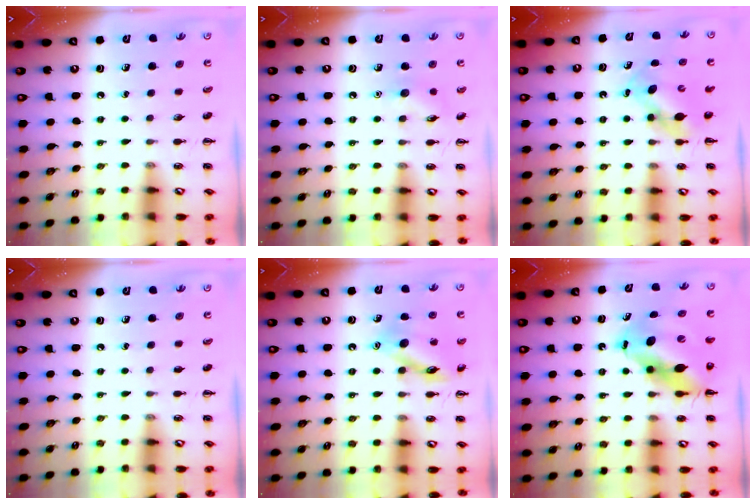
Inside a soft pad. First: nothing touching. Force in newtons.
{"total": 6.5, "press": 6.3, "slide": 1.5}
{"total": 6.0, "press": 5.9, "slide": 1.0}
{"total": 0.0}
{"total": 14.1, "press": 14.0, "slide": 1.1}
{"total": 12.4, "press": 11.9, "slide": 3.3}